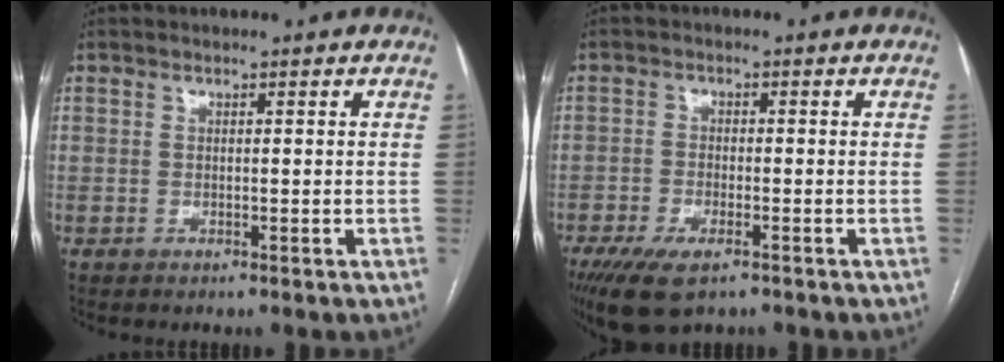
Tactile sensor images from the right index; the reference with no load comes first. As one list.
[{"total": 7.4, "force": [-4.8, 2.7, 5.0], "torque": [-0.090, -0.015, -0.081]}]